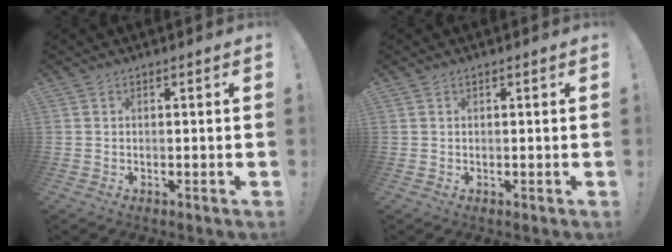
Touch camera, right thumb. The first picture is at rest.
{"total": 0.0}